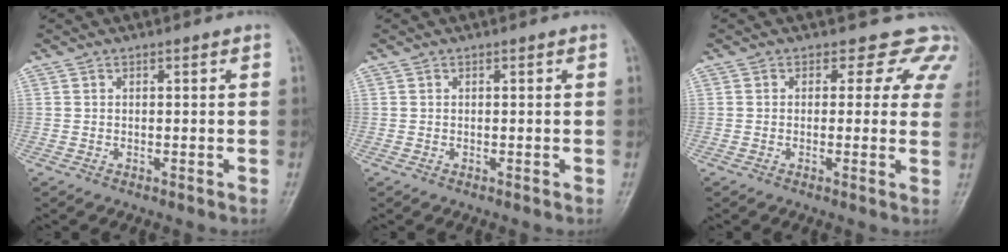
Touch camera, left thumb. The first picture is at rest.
{"total": 0.0}
{"total": 7.6, "force": [5.0, 5.2, 2.3], "torque": [0.021, -0.013, 0.030]}